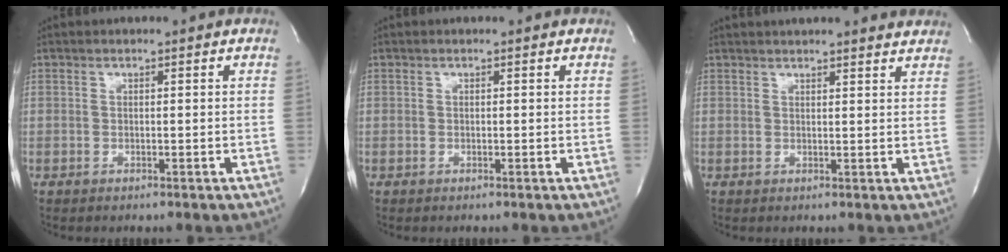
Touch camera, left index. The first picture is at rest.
{"total": 0.0}
{"total": 13.1, "force": [12.2, 1.8, 4.3], "torque": [-0.054, 0.021, 0.144]}